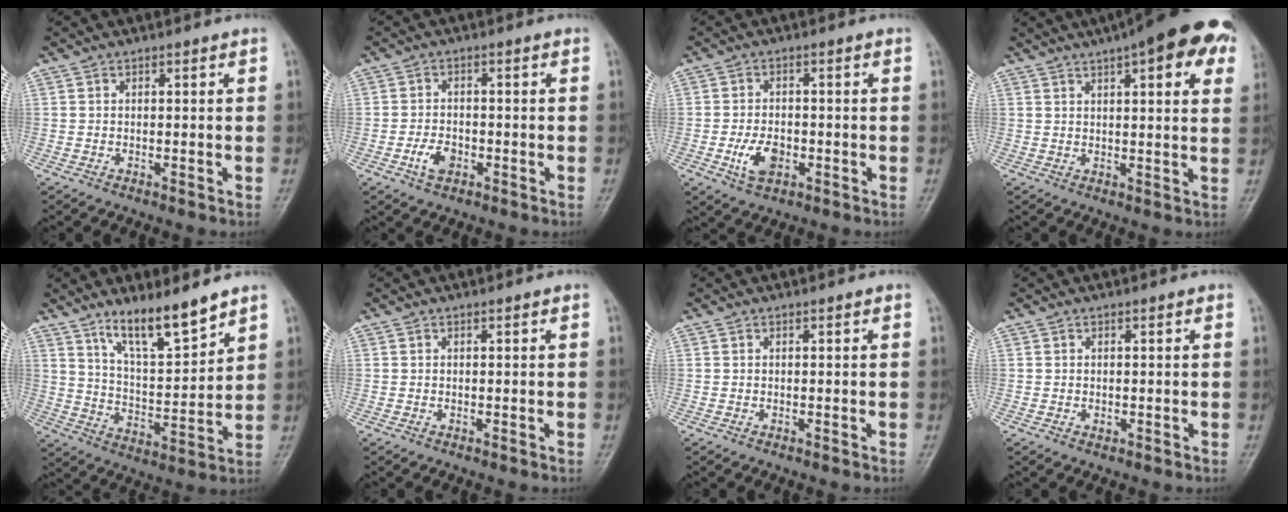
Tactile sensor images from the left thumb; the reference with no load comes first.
{"total": 3.9, "force": [-1.7, 2.6, 2.5], "torque": [-0.041, 0.010, -0.032]}
{"total": 5.6, "force": [-1.8, 3.5, 4.0], "torque": [-0.070, 0.005, -0.030]}
{"total": 17.4, "force": [9.1, 5.2, 13.8], "torque": [-0.170, 0.011, 0.113]}
{"total": 11.5, "force": [8.7, 2.4, 7.1], "torque": [-0.110, -0.064, 0.163]}
{"total": 0.0}
{"total": 0.0}
{"total": 0.7, "force": [0.0, 0.5, 0.5], "torque": [-0.004, 0.000, 0.000]}